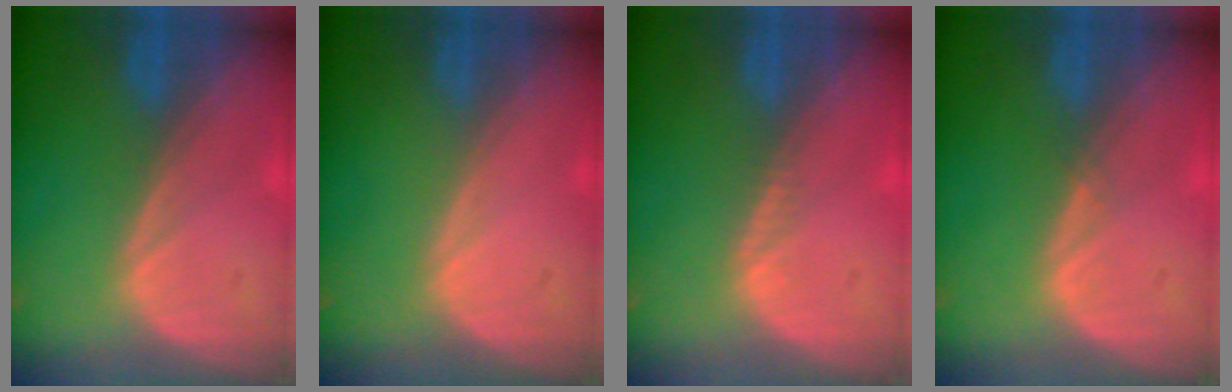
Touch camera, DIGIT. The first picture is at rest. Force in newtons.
{"total": 0.0}
{"total": 0.7, "press": 0.6, "slide": 0.4}
{"total": 0.5, "press": 0.5, "slide": 0.1}